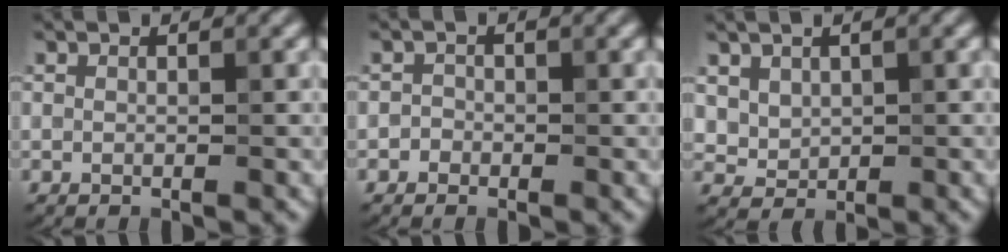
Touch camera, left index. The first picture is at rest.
{"total": 0.8, "force": [-0.4, 0.7, 0.1], "torque": [0.019, 0.005, -0.014]}
{"total": 2.1, "force": [1.1, 1.5, 0.9], "torque": [-0.028, -0.008, 0.042]}